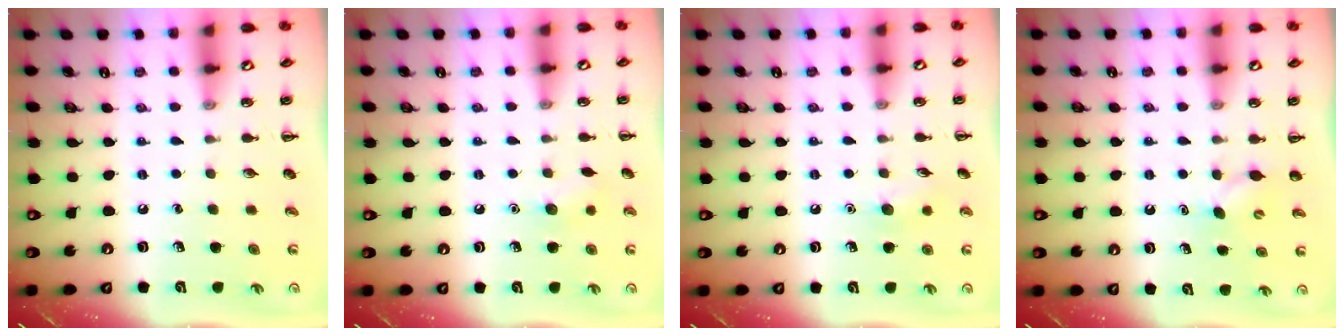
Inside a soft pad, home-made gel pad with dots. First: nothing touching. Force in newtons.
{"total": 6.7, "press": 6.4, "slide": 1.8}
{"total": 6.6, "press": 6.4, "slide": 1.6}
{"total": 3.9, "press": 3.7, "slide": 1.0}